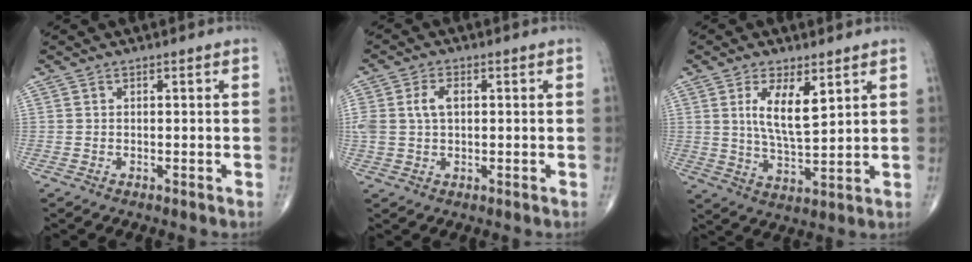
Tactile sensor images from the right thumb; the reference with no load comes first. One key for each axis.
{"total": 5.3, "fx": 1.0, "fy": 3.2, "fz": 4.1, "tx": -0.097, "ty": 0.012, "tz": 0.020}
{"total": 8.9, "fx": 3.6, "fy": 3.2, "fz": 7.5, "tx": -0.122, "ty": -0.029, "tz": 0.073}